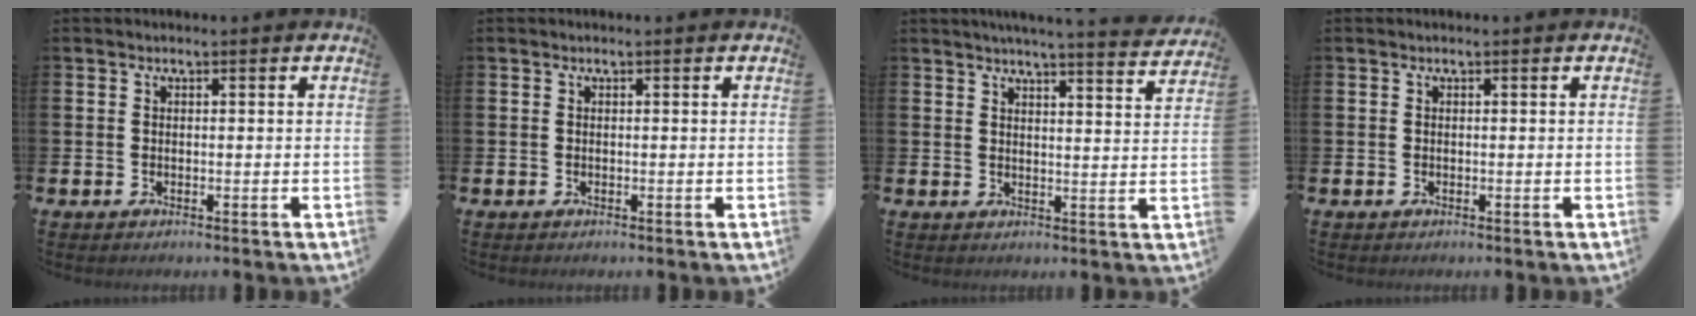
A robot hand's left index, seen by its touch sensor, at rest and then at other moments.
{"total": 0.0}
{"total": 4.7, "force": [4.5, -0.6, 1.1], "torque": [-0.012, -0.032, 0.075]}
{"total": 0.0}